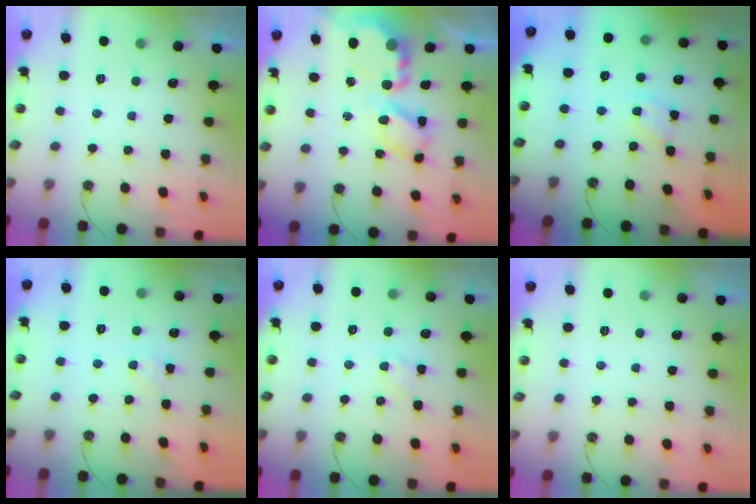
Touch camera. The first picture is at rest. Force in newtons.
{"total": 9.5, "press": 9.5, "slide": 0.6}
{"total": 2.1, "press": 2.1, "slide": 0.3}
{"total": 1.3, "press": 1.3, "slide": 0.2}
{"total": 8.0, "press": 8.0, "slide": 0.7}
{"total": 0.0}